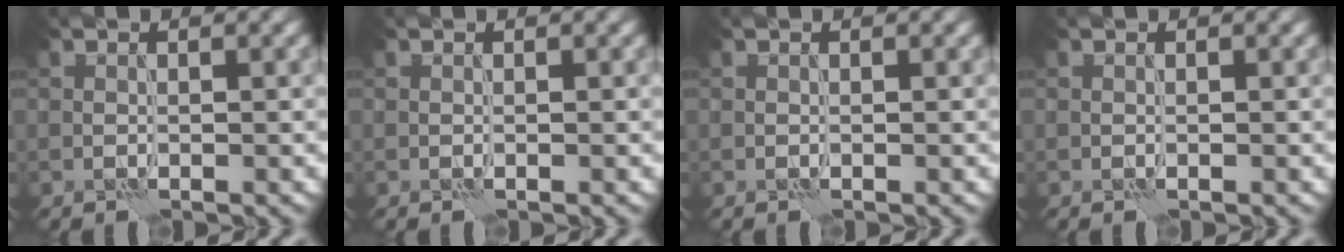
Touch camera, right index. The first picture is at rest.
{"total": 0.0}
{"total": 0.0}
{"total": 0.0}